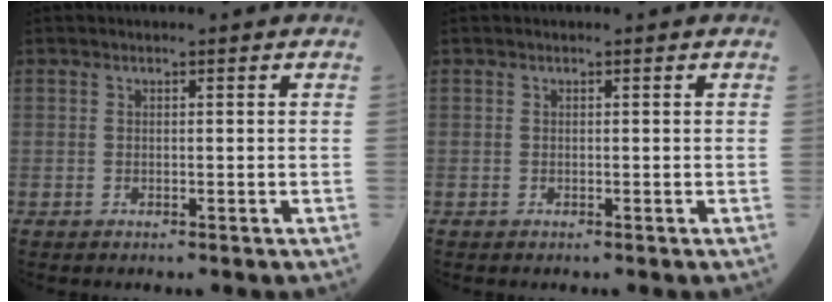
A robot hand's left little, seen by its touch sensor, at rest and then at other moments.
{"total": 0.0}